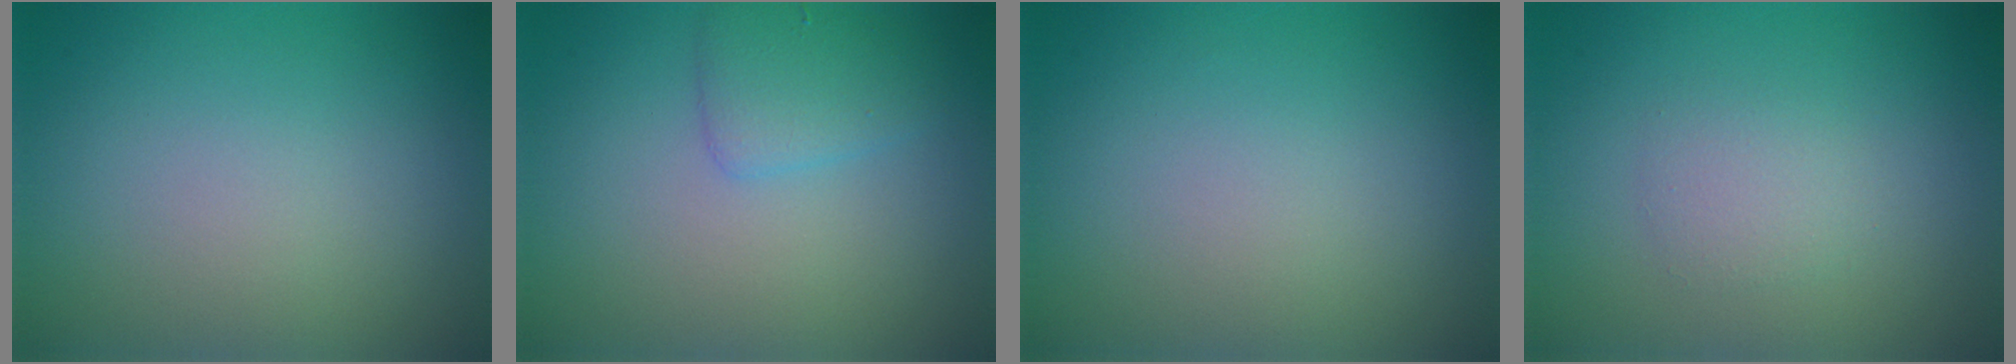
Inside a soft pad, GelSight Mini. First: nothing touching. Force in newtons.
{"total": 2.4, "press": 2.4, "slide": 0.0}
{"total": 0.0}
{"total": 1.5, "press": 1.5, "slide": 0.1}